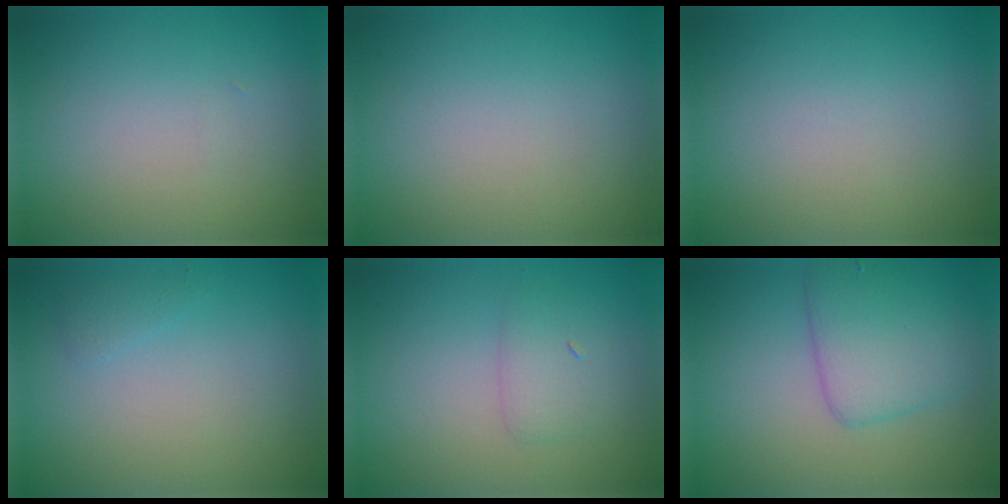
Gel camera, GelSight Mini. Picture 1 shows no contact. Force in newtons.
{"total": 0.0}
{"total": 0.0}
{"total": 0.8, "press": 0.8, "slide": 0.1}
{"total": 1.7, "press": 1.7, "slide": 0.1}
{"total": 4.3, "press": 4.3, "slide": 0.0}